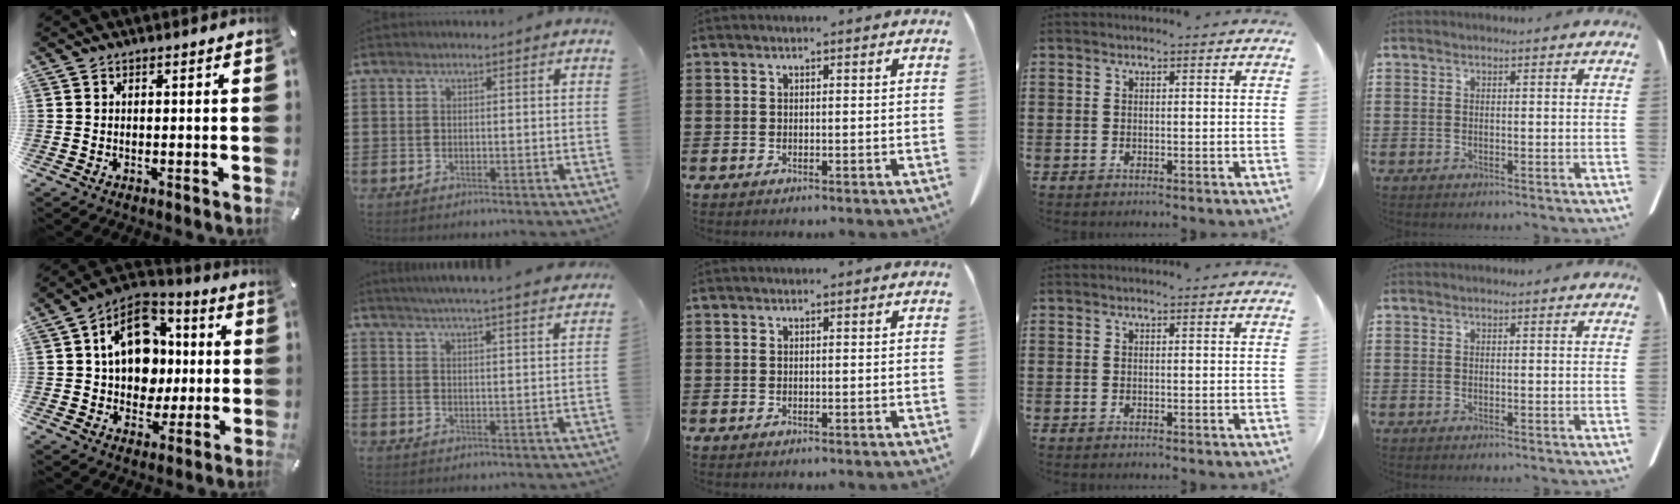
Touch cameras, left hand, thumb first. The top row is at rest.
{"thumb": {"total": 15.9, "force": [1.8, 12.7, 9.3], "torque": [-0.160, 0.002, 0.037]}, "index": {"total": 4.1, "force": [3.9, -0.7, 1.1], "torque": [-0.036, -0.019, 0.066]}}